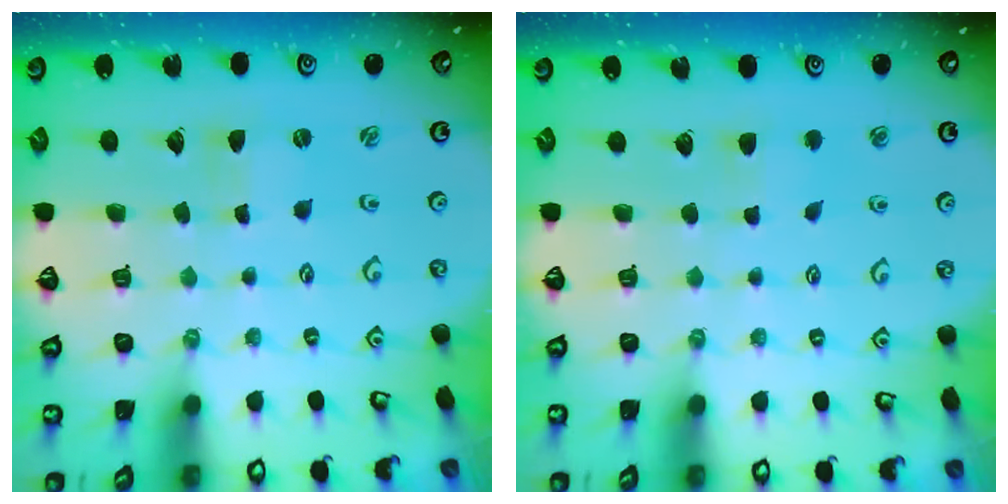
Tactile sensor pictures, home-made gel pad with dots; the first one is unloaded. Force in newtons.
{"total": 2.7, "press": 2.7, "slide": 0.4}